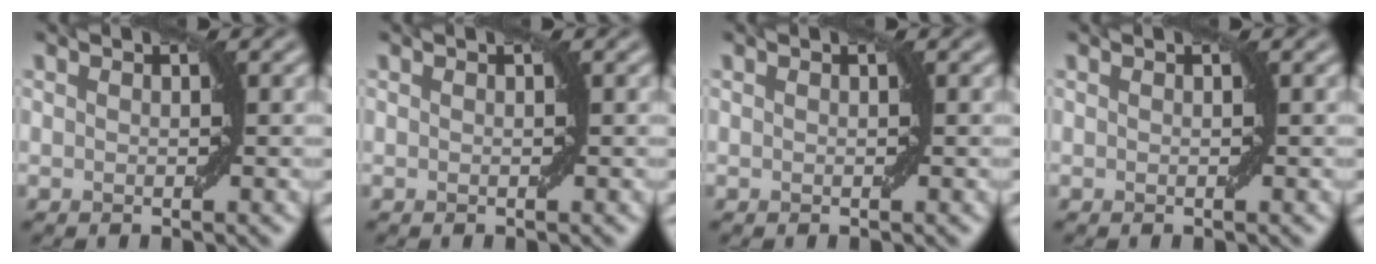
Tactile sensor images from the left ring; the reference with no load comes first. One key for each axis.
{"total": 0.0}
{"total": 0.0}
{"total": 0.0}